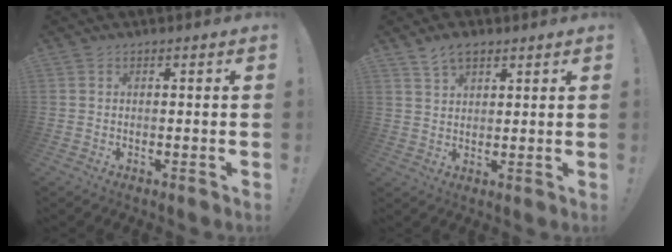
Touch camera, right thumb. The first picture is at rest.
{"total": 5.2, "force": [3.6, 2.8, 2.4], "torque": [-0.041, -0.015, 0.068]}